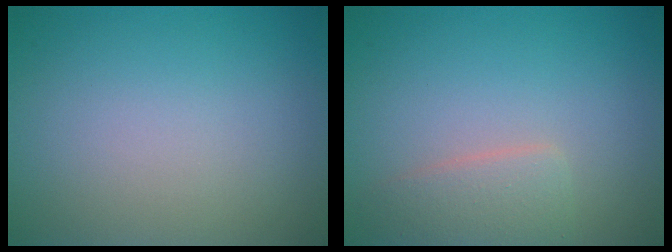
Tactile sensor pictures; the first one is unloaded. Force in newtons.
{"total": 2.5, "press": 2.5, "slide": 0.1}